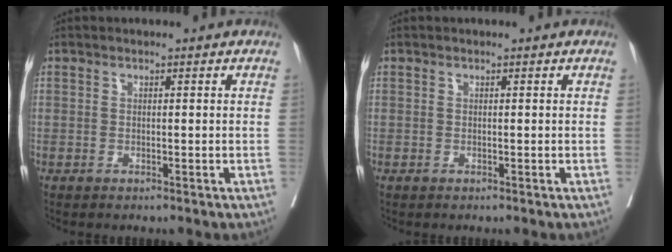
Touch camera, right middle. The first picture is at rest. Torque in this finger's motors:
{"motor_torque": [0.19, -0.05, 0.00, 0.01]}